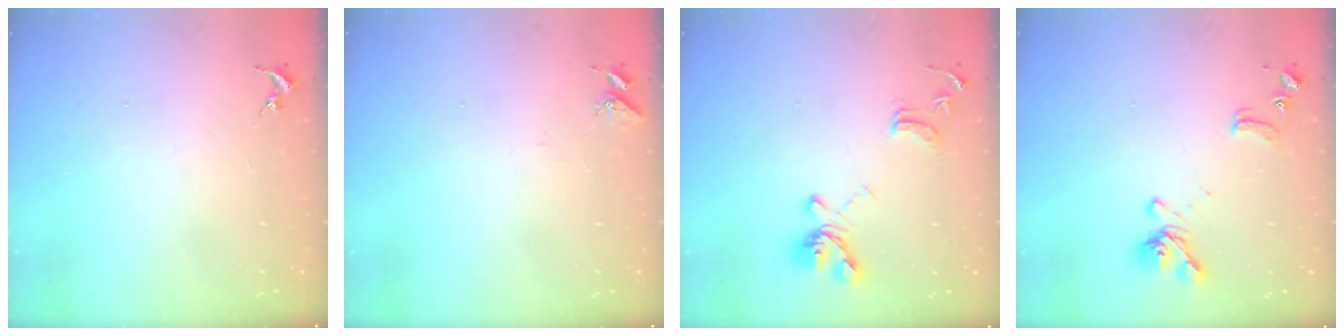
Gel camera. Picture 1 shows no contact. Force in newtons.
{"total": 5.0, "press": 5.0, "slide": 0.4}
{"total": 14.9, "press": 14.8, "slide": 1.5}
{"total": 11.8, "press": 11.7, "slide": 1.4}